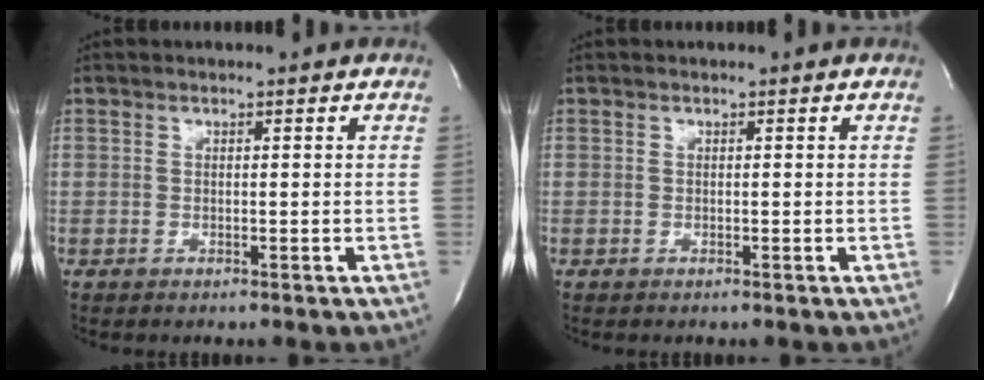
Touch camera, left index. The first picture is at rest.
{"total": 0.0}